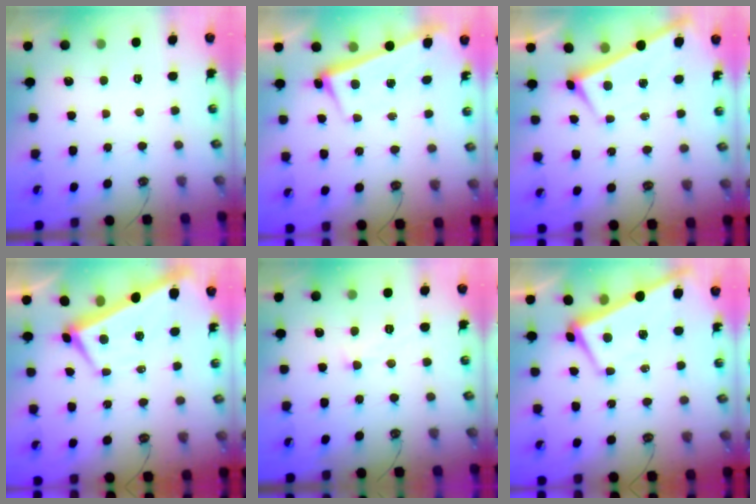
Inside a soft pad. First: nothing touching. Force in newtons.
{"total": 2.5, "press": 2.4, "slide": 0.6}
{"total": 1.7, "press": 1.7, "slide": 0.1}
{"total": 1.0, "press": 0.1, "slide": 1.0}
{"total": 0.6, "press": 0.4, "slide": 0.4}
{"total": 1.9, "press": 1.8, "slide": 0.7}